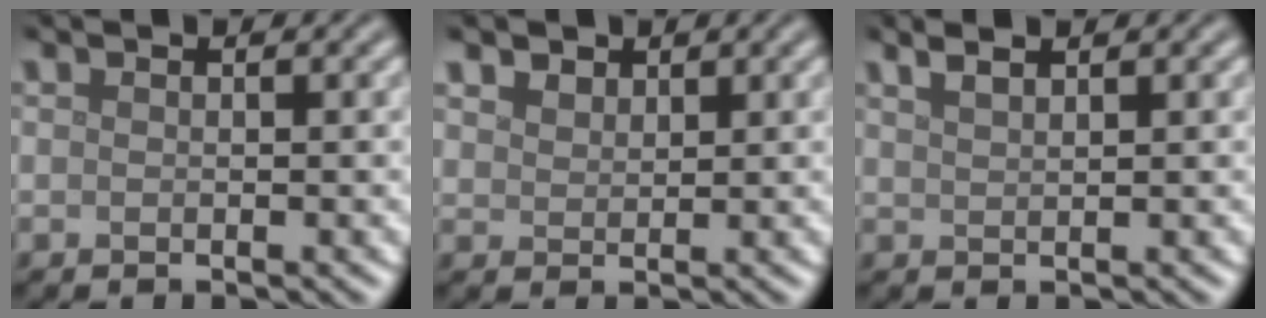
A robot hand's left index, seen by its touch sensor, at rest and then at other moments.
{"total": 2.0, "force": [1.5, 1.2, 0.5], "torque": [-0.018, -0.003, 0.033]}
{"total": 2.2, "force": [1.7, 0.8, 1.2], "torque": [-0.006, 0.007, 0.013]}